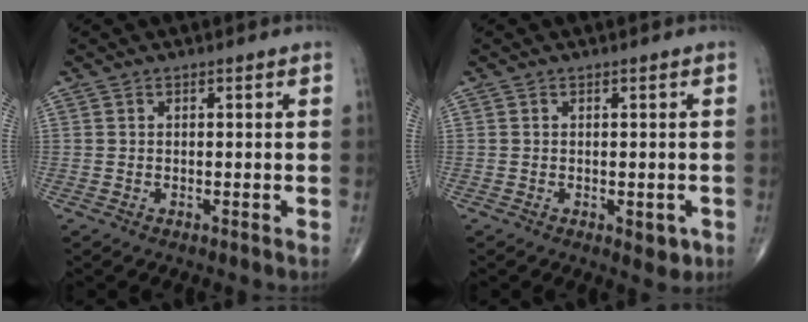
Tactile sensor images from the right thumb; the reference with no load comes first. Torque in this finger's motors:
{"motor_torque": [0.52, 0.49, -0.15, -0.09, 0.10]}